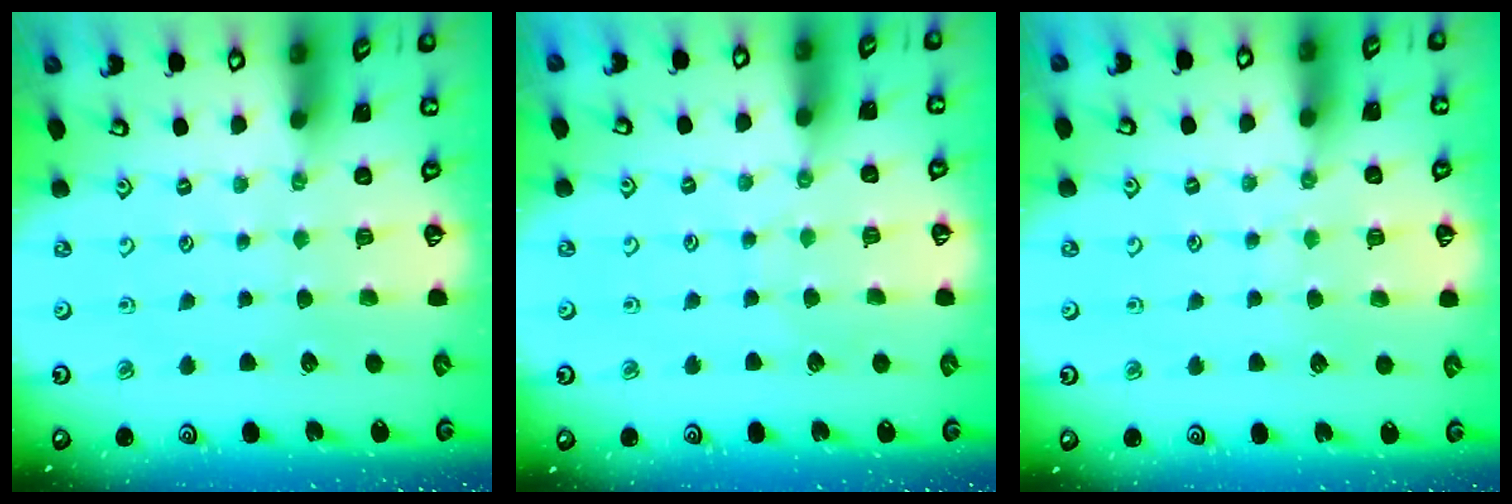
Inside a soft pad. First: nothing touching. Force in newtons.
{"total": 3.1, "press": 3.1, "slide": 0.4}
{"total": 5.6, "press": 5.6, "slide": 0.7}